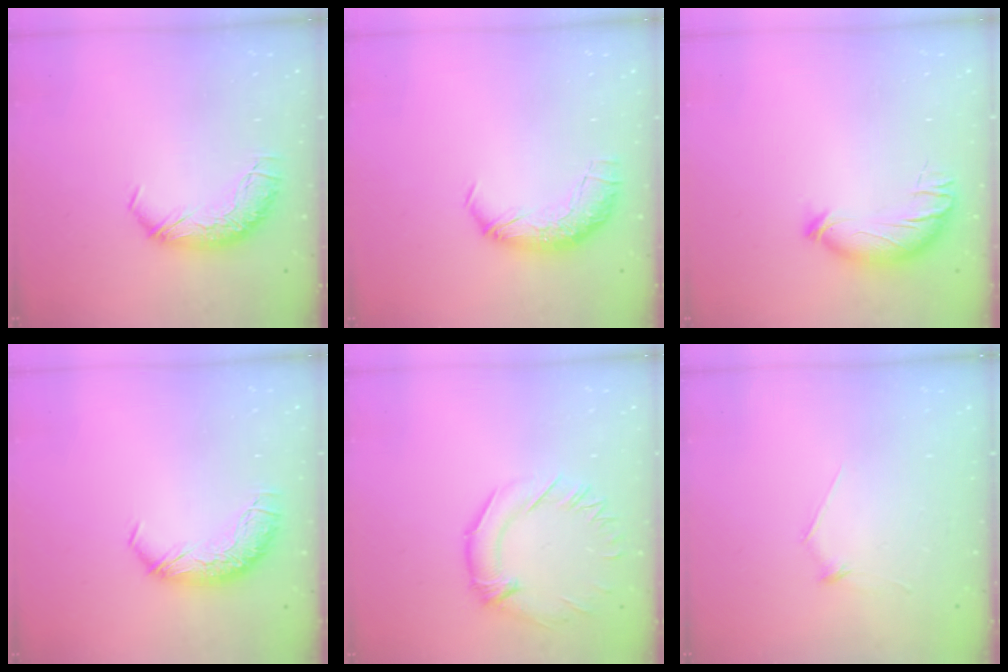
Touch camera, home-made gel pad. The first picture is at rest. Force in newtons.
{"total": 2.3, "press": 1.0, "slide": 2.1}
{"total": 3.0, "press": 2.6, "slide": 1.5}
{"total": 0.0}
{"total": 1.3, "press": 0.4, "slide": 1.3}
{"total": 8.3, "press": 8.2, "slide": 0.5}